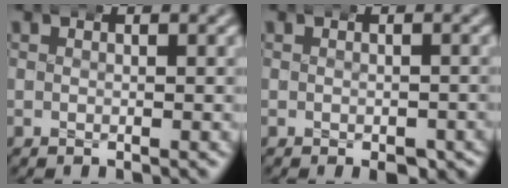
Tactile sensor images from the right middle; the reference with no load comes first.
{"total": 2.9, "force": [-1.7, 1.2, 2.1], "torque": [-0.022, -0.008, -0.025]}